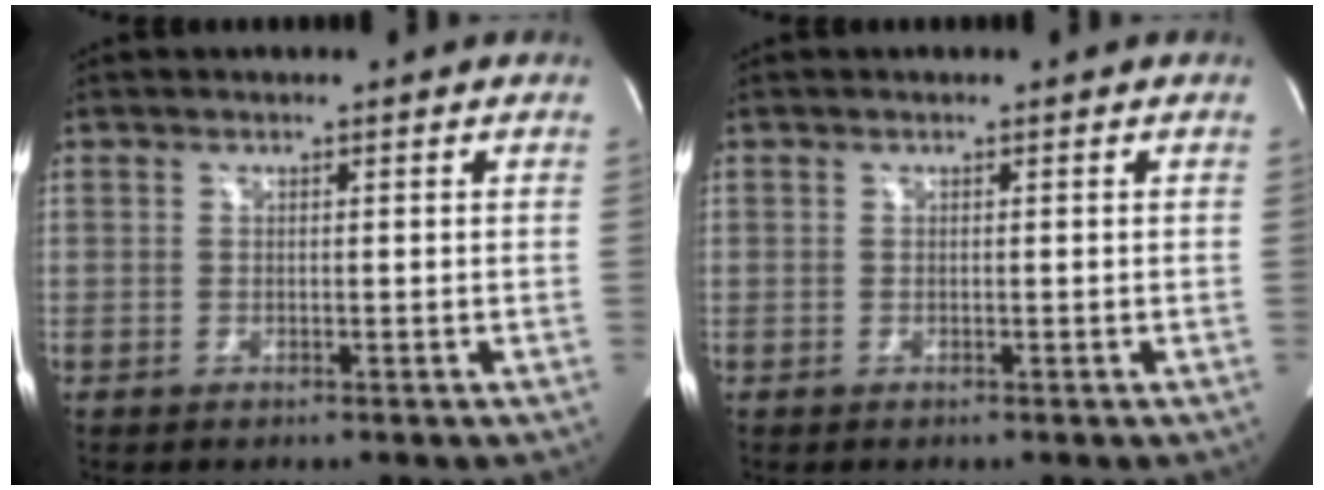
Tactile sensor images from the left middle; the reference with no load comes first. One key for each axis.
{"total": 0.0}